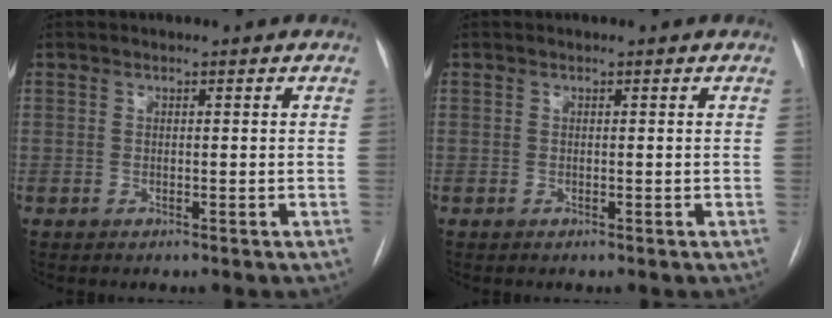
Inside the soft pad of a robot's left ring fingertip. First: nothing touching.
{"total": 0.0}